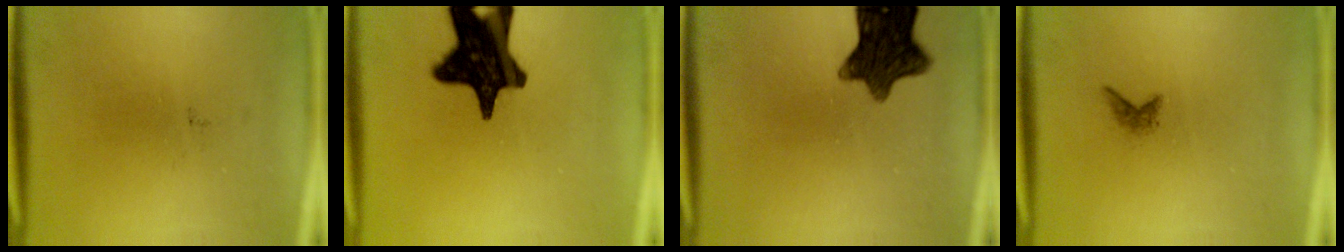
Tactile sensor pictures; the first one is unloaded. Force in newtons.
{"total": 16.5}
{"total": 10.8}
{"total": 0.8}